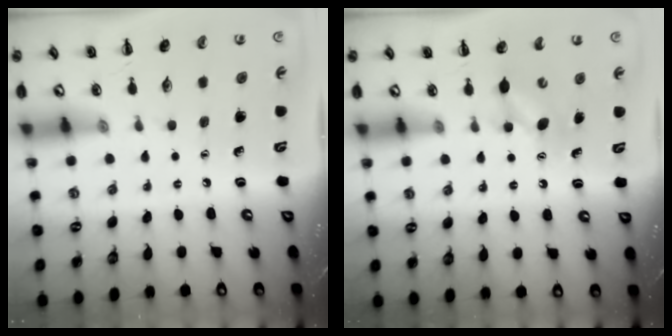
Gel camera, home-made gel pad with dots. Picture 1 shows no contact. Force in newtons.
{"total": 4.5, "press": 4.4, "slide": 1.0}